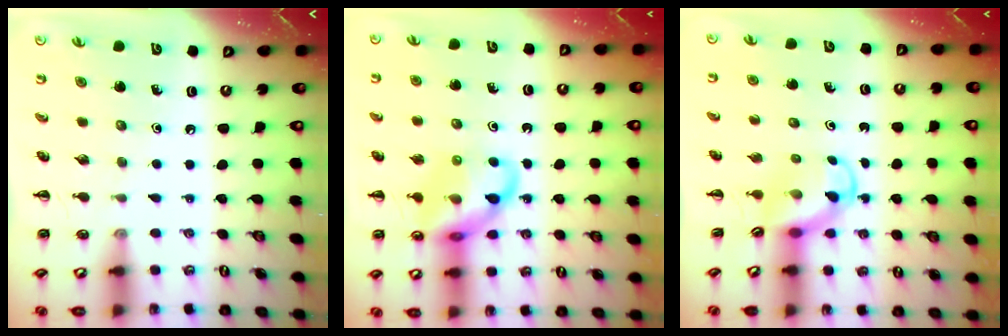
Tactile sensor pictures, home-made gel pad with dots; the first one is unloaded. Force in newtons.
{"total": 13.2, "press": 13.1, "slide": 1.5}
{"total": 4.1, "press": 3.9, "slide": 1.2}